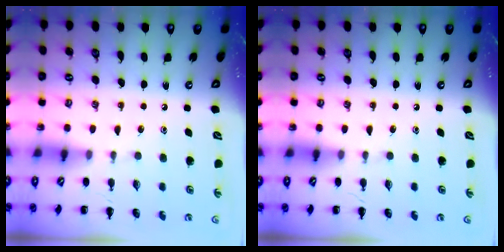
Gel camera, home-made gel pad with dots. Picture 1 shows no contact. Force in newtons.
{"total": 0.0}